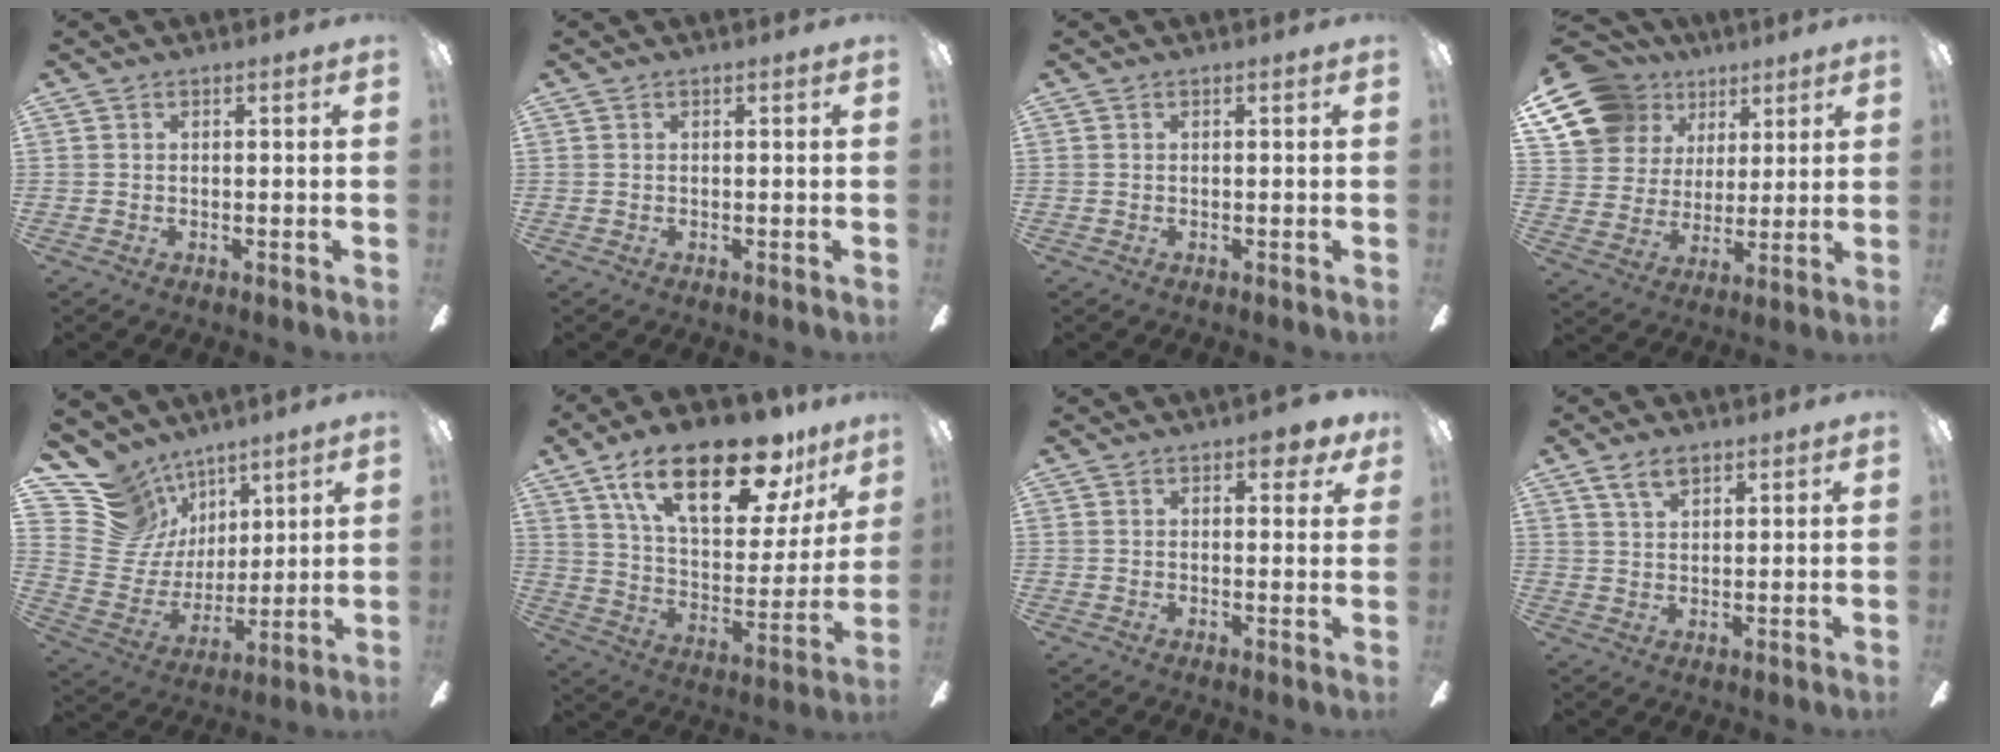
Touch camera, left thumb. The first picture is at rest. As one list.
[{"total": 0.0}, {"total": 0.0}, {"total": 16.9, "force": [9.6, 12.3, 6.5], "torque": [-0.141, -0.042, 0.185]}, {"total": 15.1, "force": [10.3, 10.6, 3.3], "torque": [-0.085, -0.072, 0.205]}, {"total": 25.7, "force": [16.2, 10.4, 17.0], "torque": [-0.270, -0.086, 0.270]}, {"total": 3.3, "force": [2.1, 1.6, 1.9], "torque": [-0.009, -0.007, 0.030]}, {"total": 5.5, "force": [3.7, 2.8, 2.9], "torque": [-0.058, -0.004, 0.068]}]